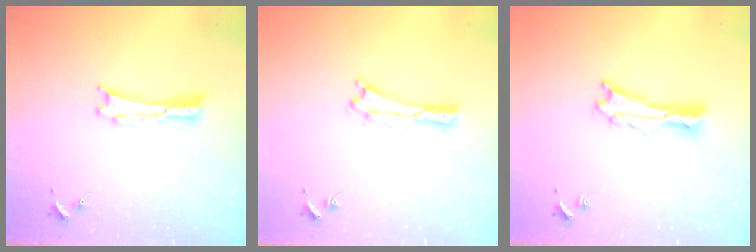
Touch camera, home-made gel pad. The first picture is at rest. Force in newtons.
{"total": 0.0}
{"total": 1.9, "press": 1.9, "slide": 0.2}